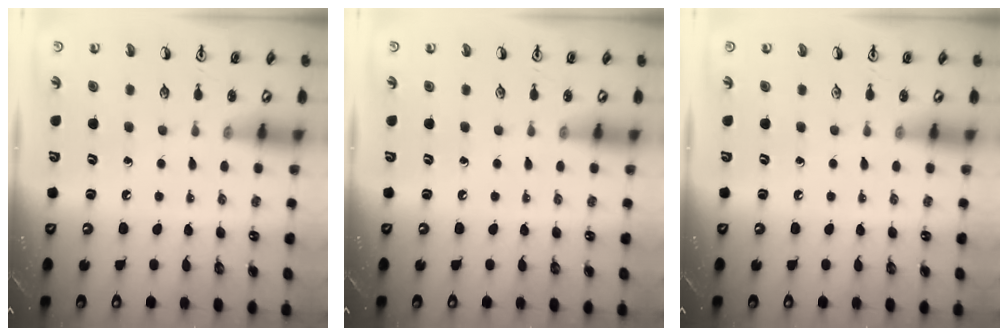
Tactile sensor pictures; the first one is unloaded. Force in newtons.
{"total": 0.0}
{"total": 0.0}